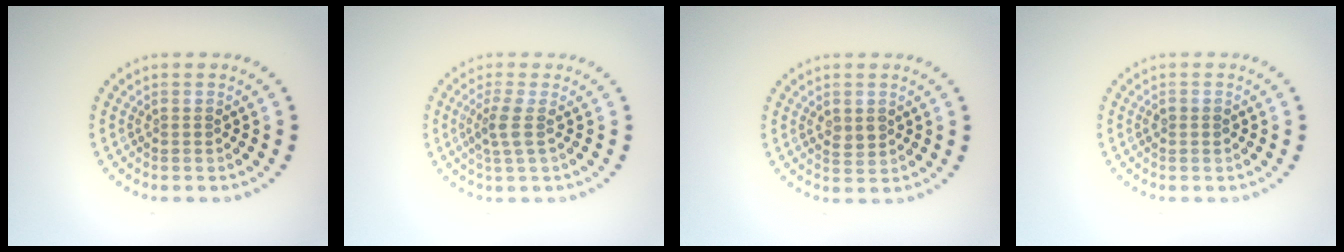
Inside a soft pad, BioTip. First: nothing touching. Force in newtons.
{"total": 2.0, "press": 1.6, "slide": 1.3}
{"total": 1.6, "press": 1.6, "slide": 0.1}
{"total": 1.1, "press": 1.0, "slide": 0.2}